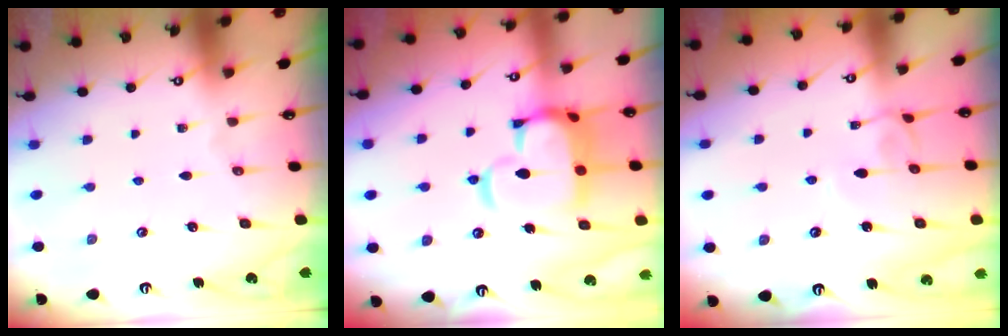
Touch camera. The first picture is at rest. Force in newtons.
{"total": 13.3, "press": 13.2, "slide": 1.7}
{"total": 3.4, "press": 3.4, "slide": 0.1}